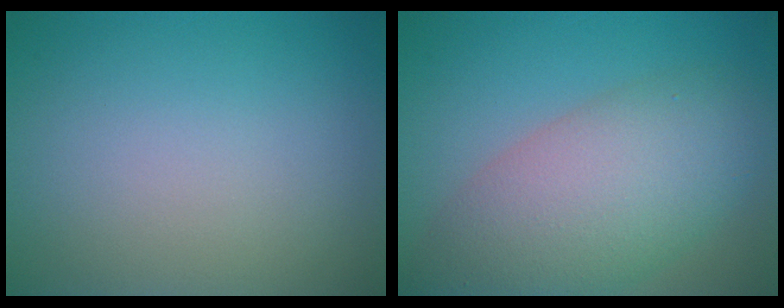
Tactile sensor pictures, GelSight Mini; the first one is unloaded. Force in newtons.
{"total": 8.6, "press": 8.6, "slide": 0.3}